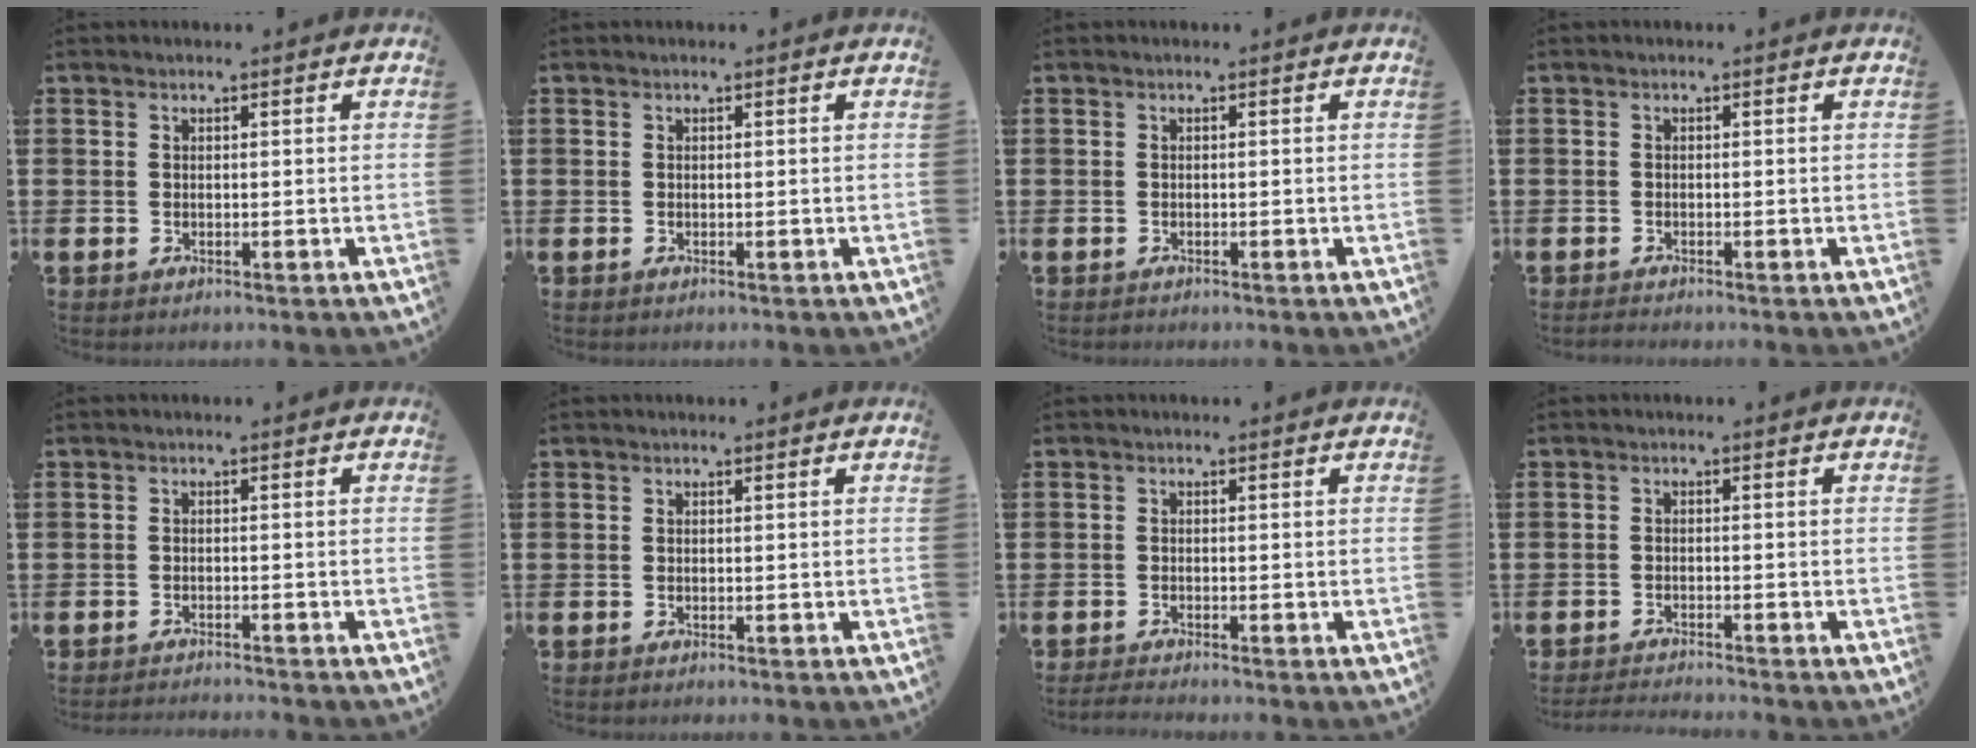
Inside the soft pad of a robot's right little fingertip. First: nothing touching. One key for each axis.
{"total": 0.0}
{"total": 0.0}
{"total": 0.5, "fx": -0.5, "fy": 0.0, "fz": 0.2, "tx": -0.004, "ty": -0.002, "tz": -0.009}
{"total": 1.1, "fx": -1.1, "fy": -0.2, "fz": 0.0, "tx": 0.000, "ty": 0.001, "tz": -0.022}
{"total": 0.0}
{"total": 1.0, "fx": -0.8, "fy": 0.0, "fz": 0.6, "tx": -0.009, "ty": -0.001, "tz": -0.016}
{"total": 1.4, "fx": -1.4, "fy": -0.2, "fz": 0.2, "tx": -0.004, "ty": 0.002, "tz": -0.027}